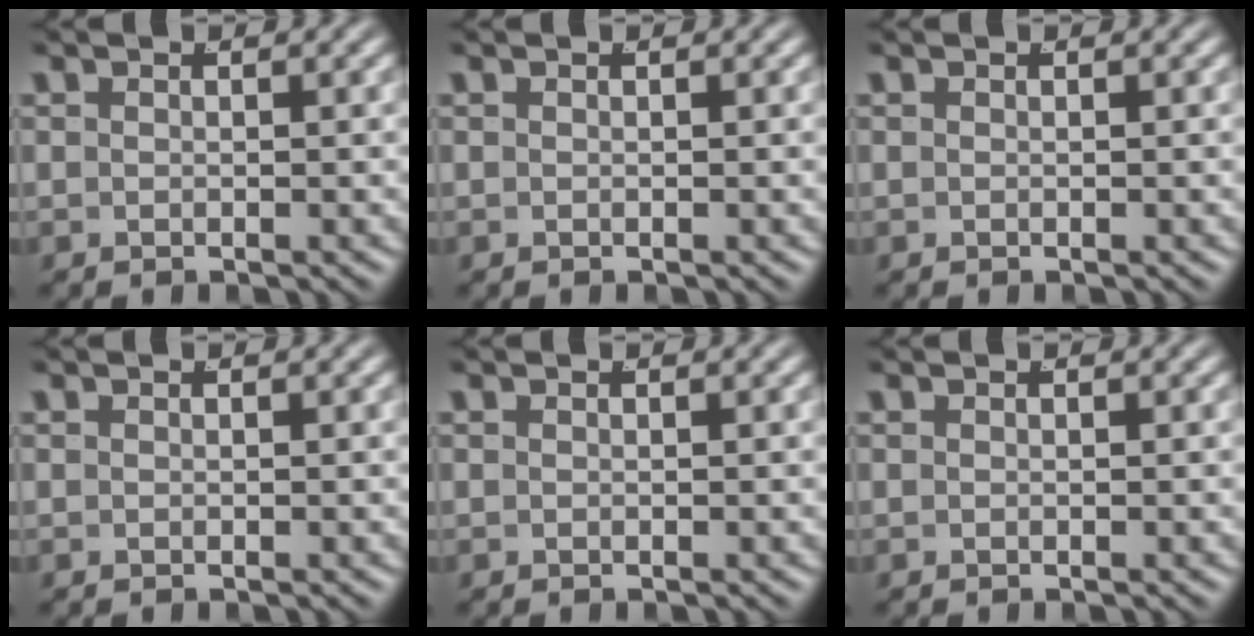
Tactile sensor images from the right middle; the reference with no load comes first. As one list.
[{"total": 0.0}, {"total": 0.0}, {"total": 0.0}, {"total": 0.0}, {"total": 0.0}]